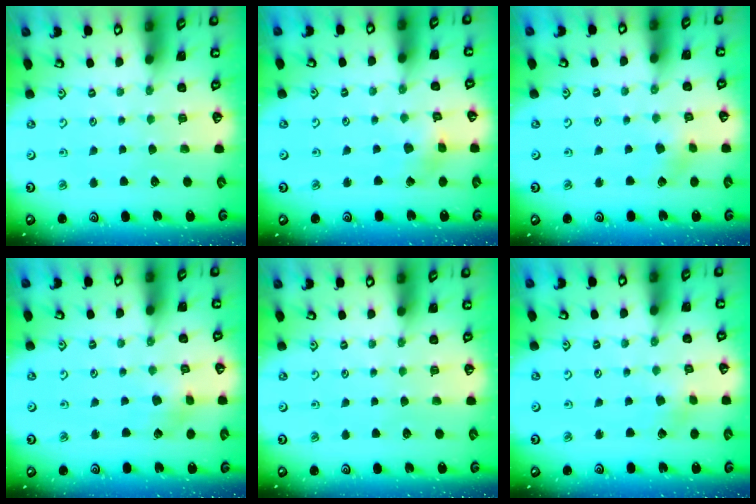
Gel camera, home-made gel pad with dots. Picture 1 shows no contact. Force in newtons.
{"total": 2.2, "press": 2.2, "slide": 0.3}
{"total": 3.1, "press": 3.0, "slide": 0.4}
{"total": 3.0, "press": 3.0, "slide": 0.2}
{"total": 0.0}
{"total": 1.8, "press": 1.8, "slide": 0.1}